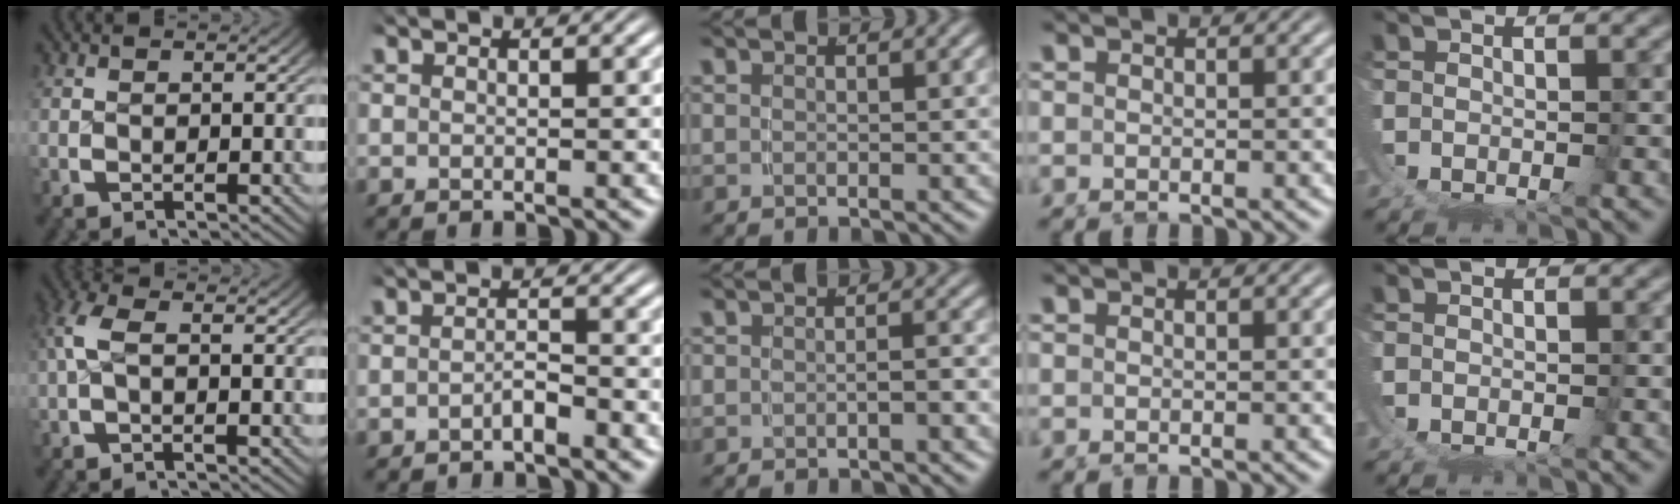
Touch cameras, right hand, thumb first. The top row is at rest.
{"thumb": {"total": 2.5, "force": [0.2, 1.1, 2.2], "torque": [-0.059, 0.004, 0.006]}, "index": {"total": 1.7, "force": [-1.4, 0.5, 0.7], "torque": [-0.016, -0.001, -0.029]}, "middle": {"total": 0.9, "force": [-0.6, 0.6, 0.3], "torque": [-0.002, 0.003, -0.015]}}